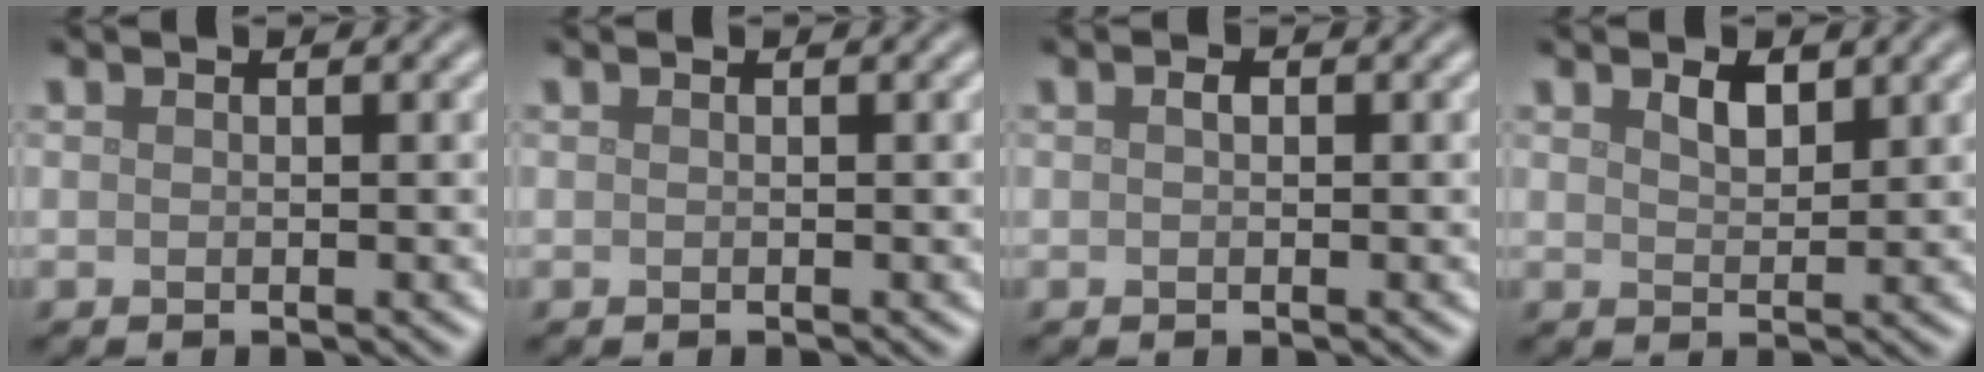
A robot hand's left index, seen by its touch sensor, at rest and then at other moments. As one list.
[{"total": 0.0}, {"total": 0.7, "force": [0.1, 0.5, 0.6], "torque": [-0.011, 0.000, 0.001]}, {"total": 1.8, "force": [1.2, 0.8, 1.1], "torque": [-0.021, 0.000, 0.024]}]